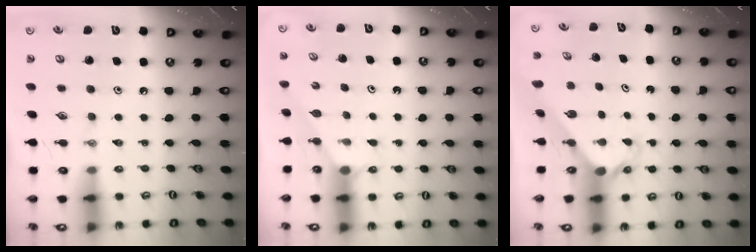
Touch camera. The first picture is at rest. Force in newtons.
{"total": 2.1, "press": 2.1, "slide": 0.3}
{"total": 2.4, "press": 2.4, "slide": 0.2}